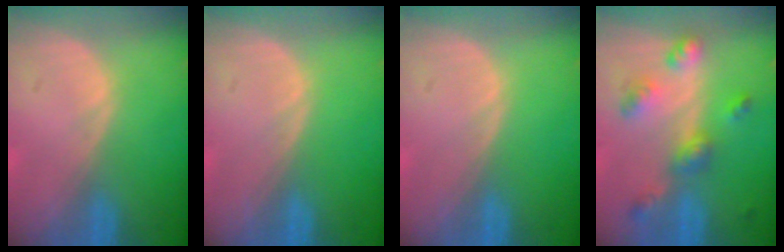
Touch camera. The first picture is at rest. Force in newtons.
{"total": 0.0}
{"total": 0.0}
{"total": 6.8, "press": 6.0, "slide": 3.2}